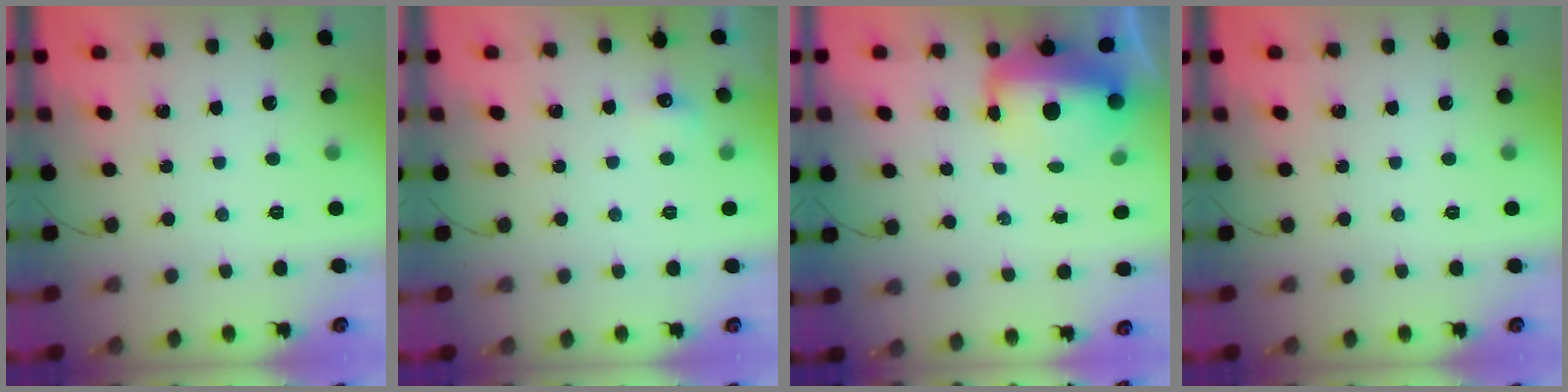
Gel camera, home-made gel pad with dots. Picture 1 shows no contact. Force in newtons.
{"total": 5.0, "press": 4.8, "slide": 1.4}
{"total": 10.6, "press": 10.3, "slide": 2.6}
{"total": 0.0}